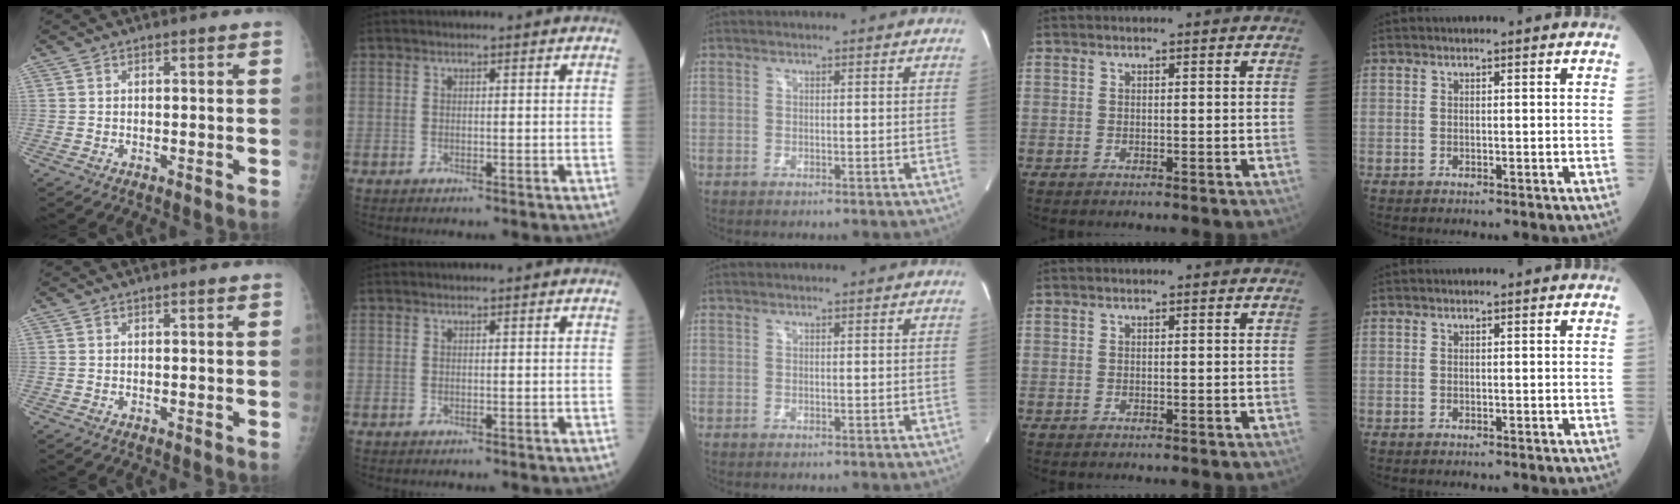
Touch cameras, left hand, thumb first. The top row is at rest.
{}